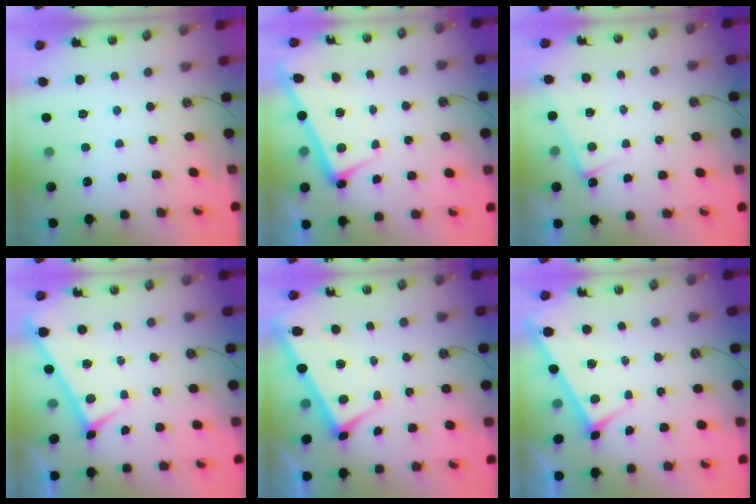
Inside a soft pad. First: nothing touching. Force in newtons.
{"total": 2.3, "press": 2.3, "slide": 0.5}
{"total": 1.9, "press": 1.8, "slide": 0.4}
{"total": 0.0}
{"total": 2.5, "press": 2.3, "slide": 0.9}
{"total": 4.0, "press": 4.0, "slide": 0.4}